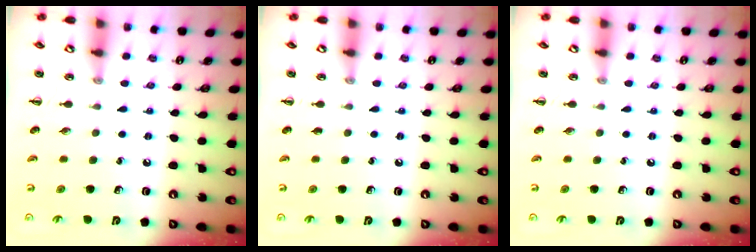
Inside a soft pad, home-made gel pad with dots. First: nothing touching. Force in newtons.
{"total": 0.0}
{"total": 0.0}